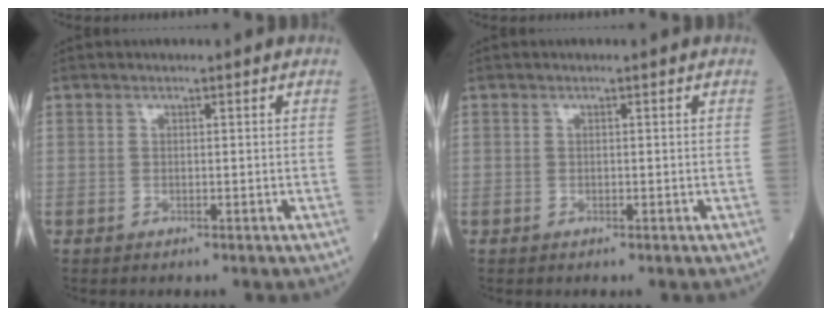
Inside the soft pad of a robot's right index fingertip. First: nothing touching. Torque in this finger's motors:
{"motor_torque": [-0.12, 0.10, -0.08, 0.00]}